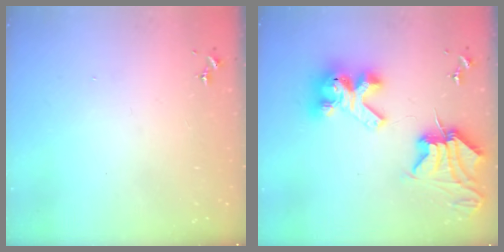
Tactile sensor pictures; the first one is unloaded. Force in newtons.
{"total": 13.8, "press": 13.7, "slide": 1.7}